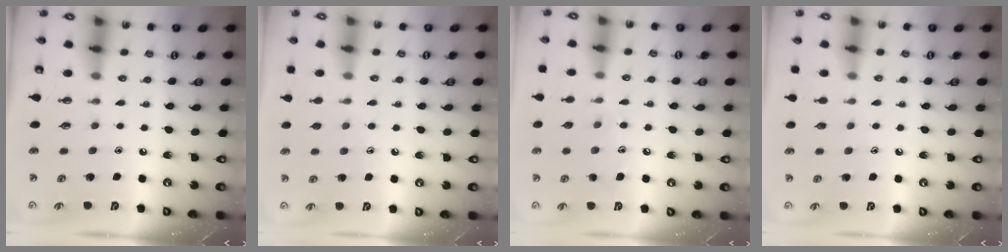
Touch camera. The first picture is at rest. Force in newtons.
{"total": 7.2, "press": 7.2, "slide": 0.6}
{"total": 8.2, "press": 8.2, "slide": 0.6}
{"total": 2.5, "press": 2.5, "slide": 0.3}